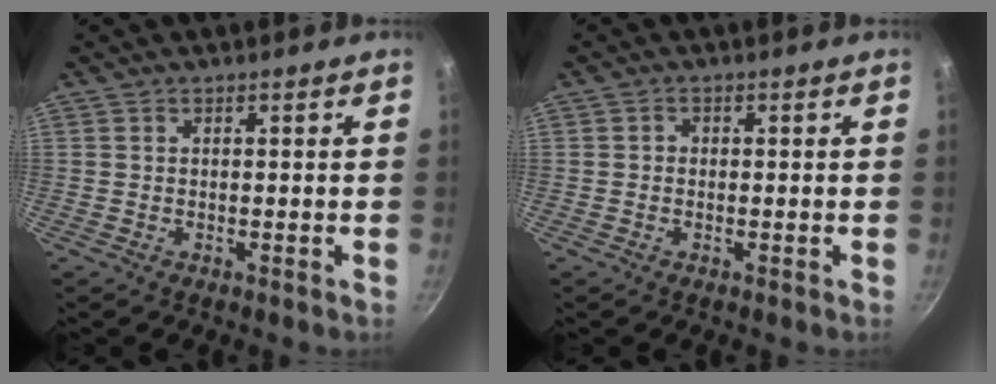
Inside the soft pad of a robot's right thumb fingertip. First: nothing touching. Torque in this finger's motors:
{"motor_torque": [-0.33, 0.20, 0.01, -0.01, 0.02]}